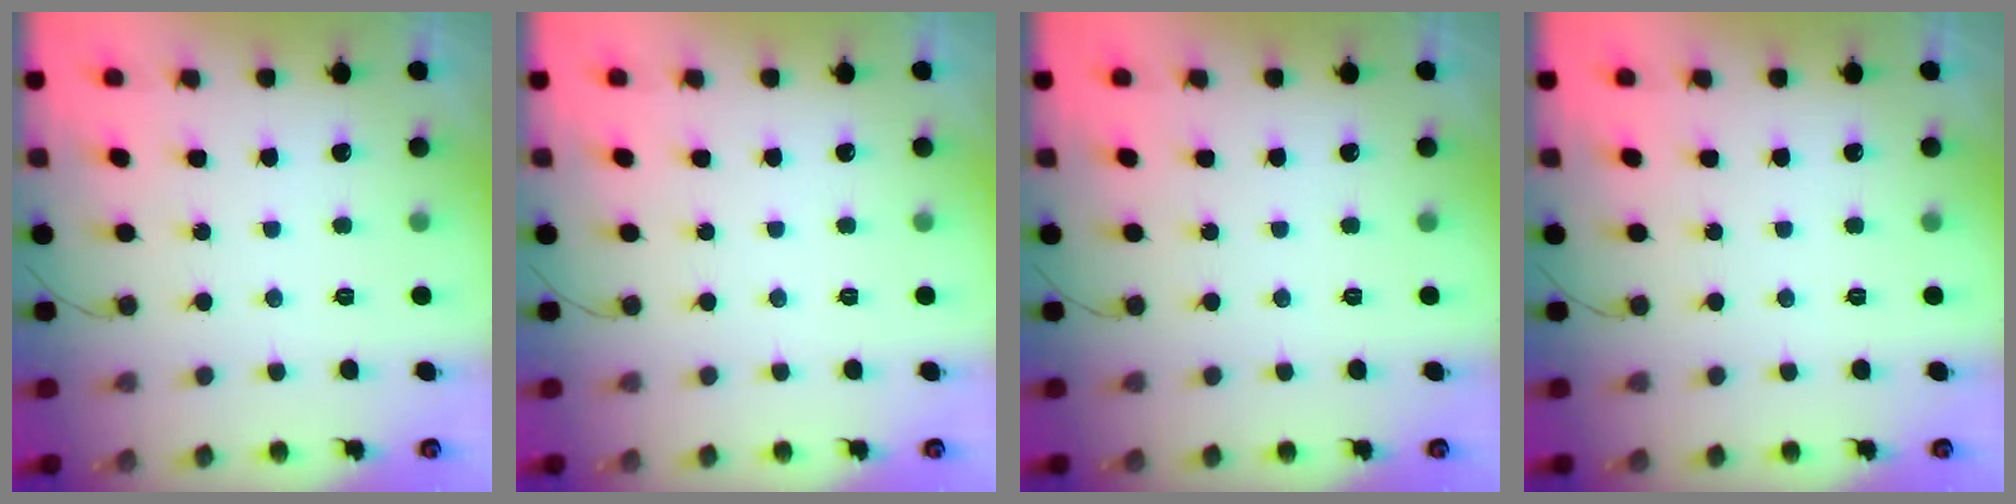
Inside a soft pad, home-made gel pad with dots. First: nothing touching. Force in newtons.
{"total": 0.0}
{"total": 0.0}
{"total": 0.0}